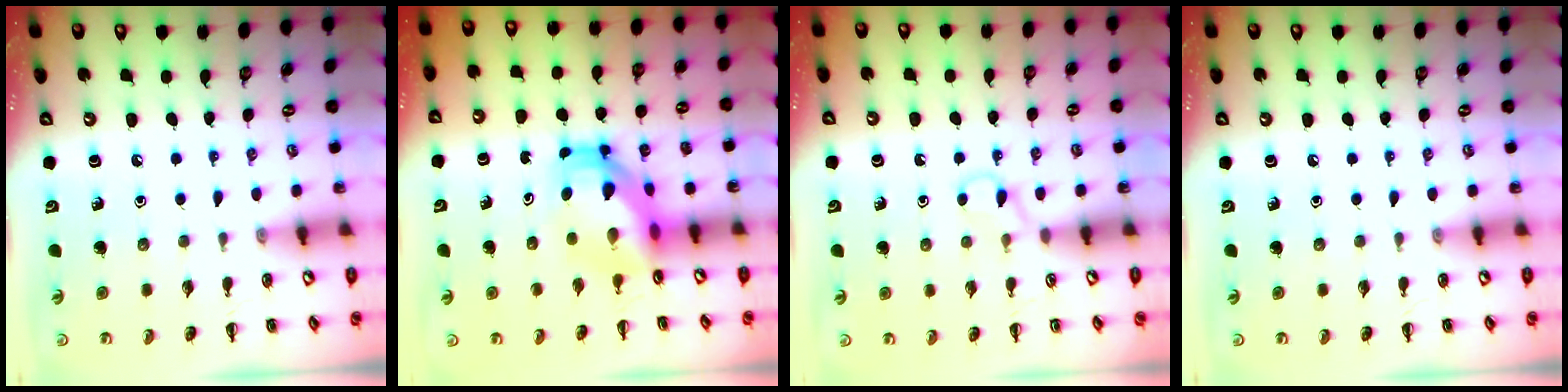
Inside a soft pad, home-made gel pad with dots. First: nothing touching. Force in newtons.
{"total": 5.5, "press": 5.3, "slide": 1.6}
{"total": 4.1, "press": 3.9, "slide": 1.4}
{"total": 0.0}